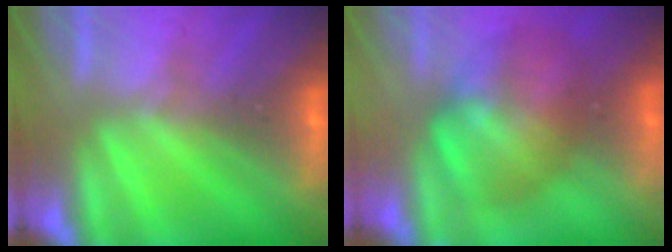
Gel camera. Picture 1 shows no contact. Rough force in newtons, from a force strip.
{"total": 5.8}